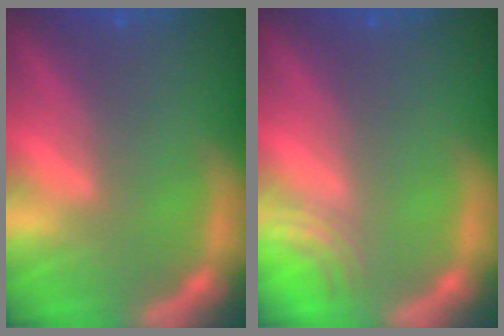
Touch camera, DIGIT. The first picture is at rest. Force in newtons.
{"total": 2.0}